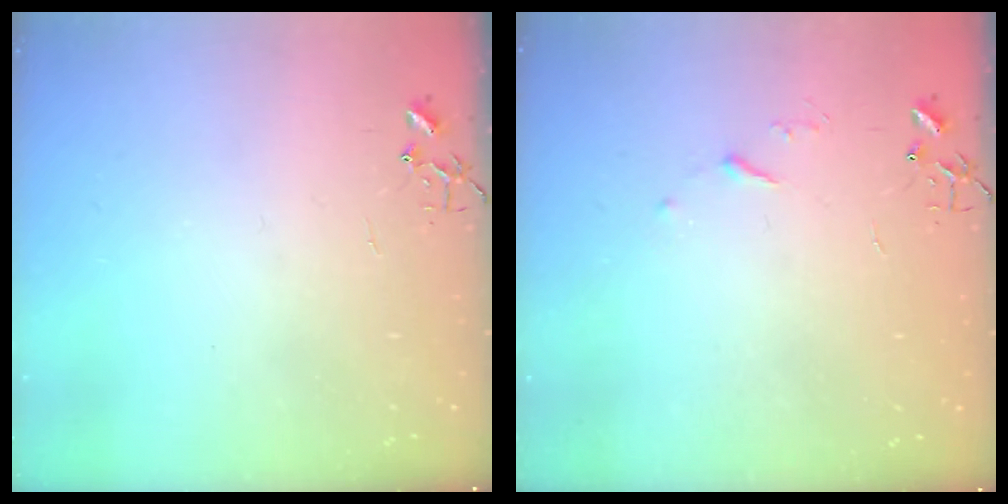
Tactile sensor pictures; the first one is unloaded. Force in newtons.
{"total": 3.9, "press": 3.8, "slide": 0.6}